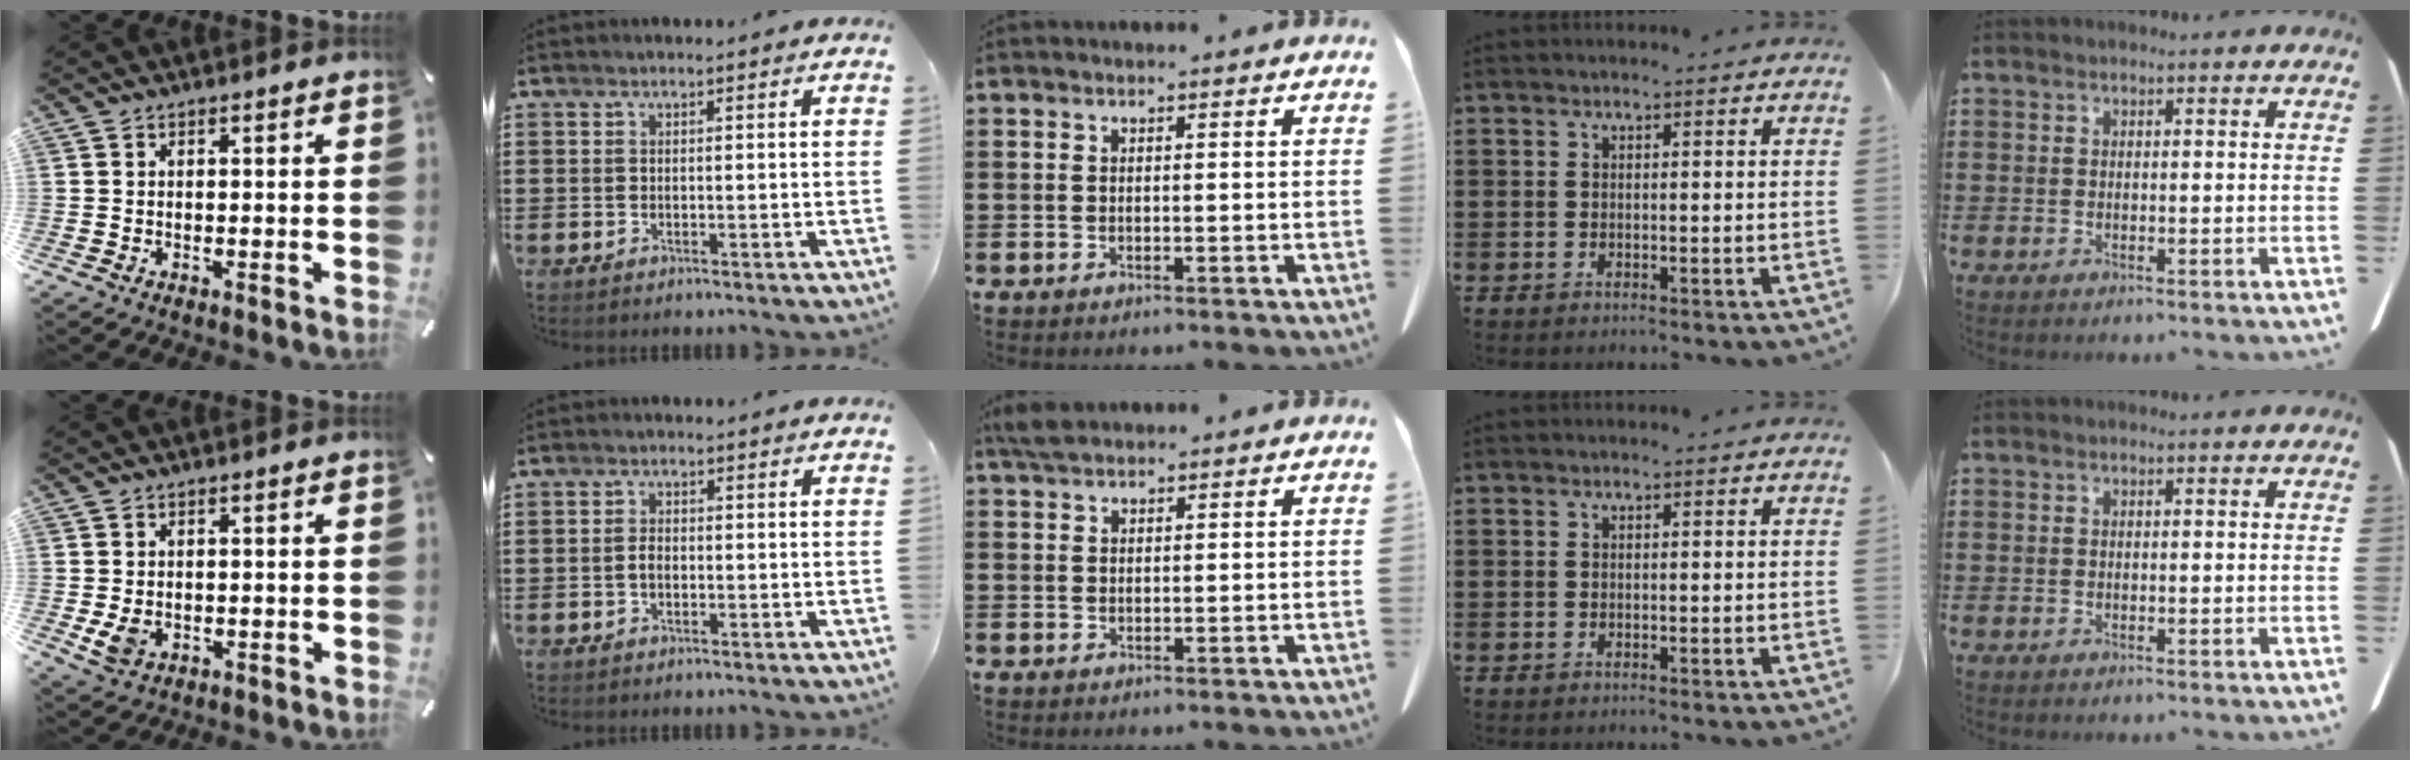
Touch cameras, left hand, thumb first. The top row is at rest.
{"thumb": {"total": 3.6, "force": [-0.3, 2.6, 2.5], "torque": [-0.059, -0.006, -0.010]}, "index": {"total": 1.7, "force": [-0.4, 1.0, 1.4], "torque": [-0.036, 0.000, -0.011]}, "middle": {"total": 2.3, "force": [1.8, 0.8, 1.1], "torque": [-0.029, 0.003, 0.036]}}